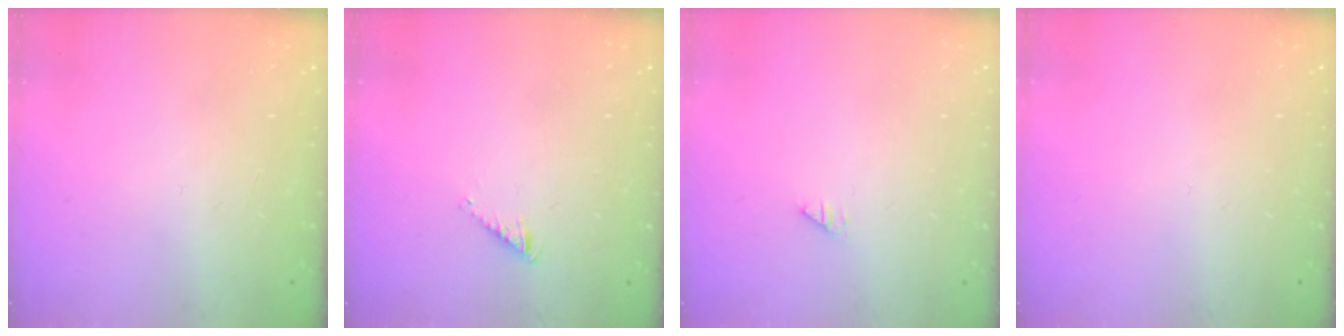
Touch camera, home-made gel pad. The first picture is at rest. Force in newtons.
{"total": 2.9, "press": 2.9, "slide": 0.5}
{"total": 0.0}
{"total": 0.0}